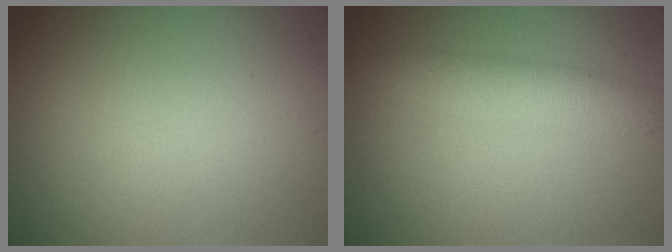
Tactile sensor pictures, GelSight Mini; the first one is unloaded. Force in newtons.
{"total": 3.0, "press": 3.0, "slide": 0.1}